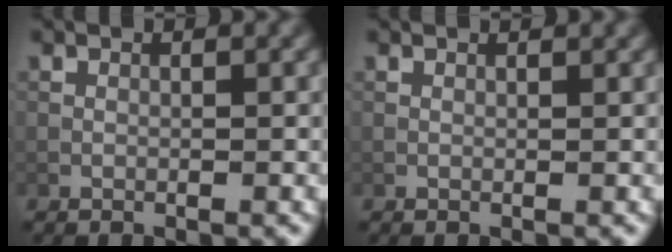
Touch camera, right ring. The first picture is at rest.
{"total": 1.0, "force": [0.9, 0.1, 0.4], "torque": [-0.011, -0.002, 0.005]}